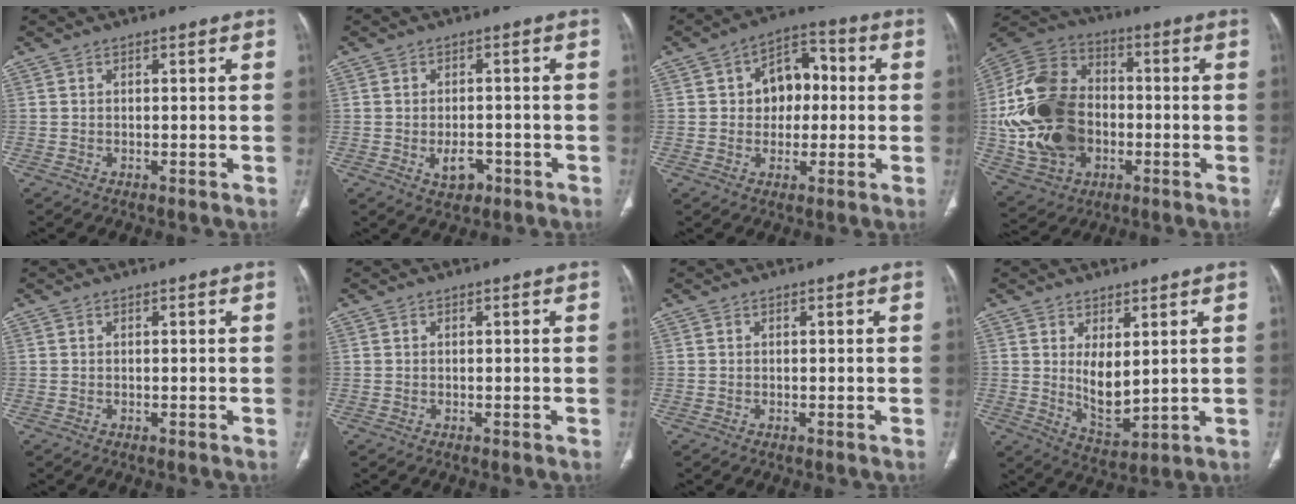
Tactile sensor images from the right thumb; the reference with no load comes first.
{"total": 4.2, "force": [-1.5, 2.7, 2.8], "torque": [-0.033, 0.008, -0.017]}
{"total": 10.0, "force": [0.8, 7.3, 6.8], "torque": [-0.061, 0.027, 0.008]}
{"total": 23.3, "force": [-2.5, 17.2, 15.5], "torque": [-0.299, 0.019, -0.037]}
{"total": 0.0}
{"total": 0.0}
{"total": 0.0}
{"total": 7.1, "force": [1.7, 3.3, 6.0], "torque": [-0.086, -0.029, 0.046]}